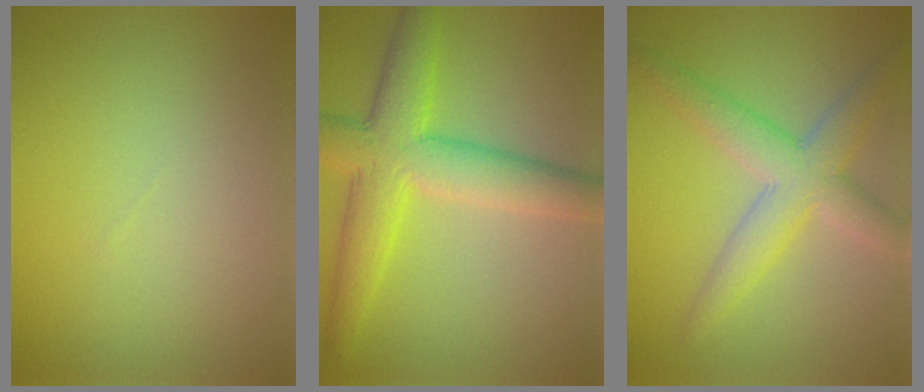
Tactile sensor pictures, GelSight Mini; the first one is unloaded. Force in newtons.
{"total": 7.4, "press": 7.4, "slide": 0.2}
{"total": 4.9, "press": 4.9, "slide": 0.1}